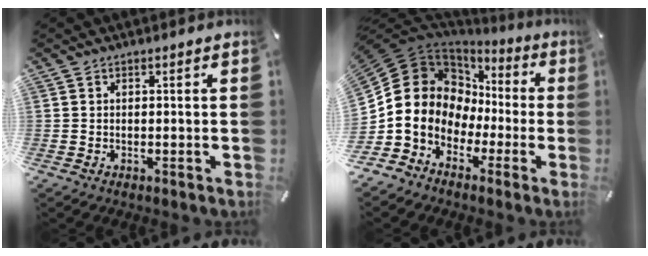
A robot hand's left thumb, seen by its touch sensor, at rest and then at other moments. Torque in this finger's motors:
{"motor_torque": [1.43, 3.57, 0.74, 0.39, 0.30]}